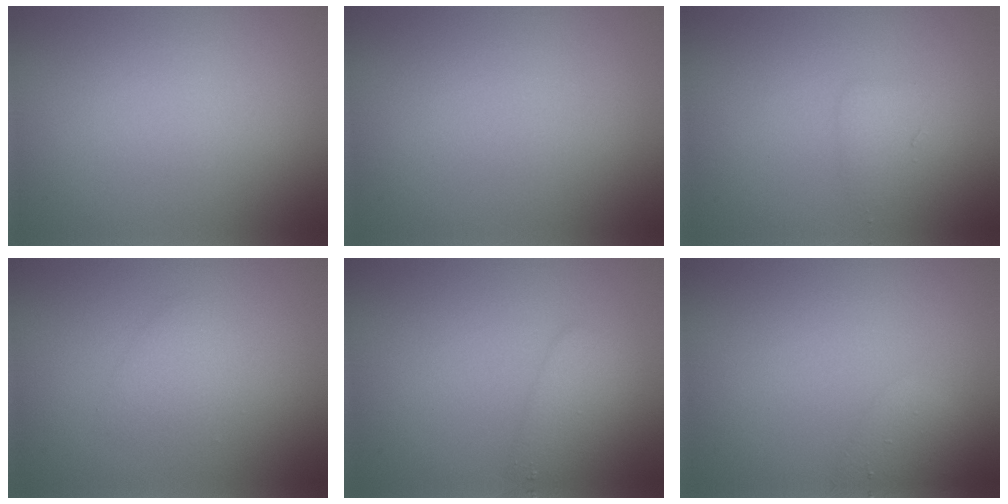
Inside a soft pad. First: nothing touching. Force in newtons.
{"total": 0.0}
{"total": 1.5, "press": 1.5, "slide": 0.2}
{"total": 1.6, "press": 1.6, "slide": 0.1}
{"total": 2.6, "press": 2.5, "slide": 0.2}
{"total": 1.9, "press": 1.9, "slide": 0.1}